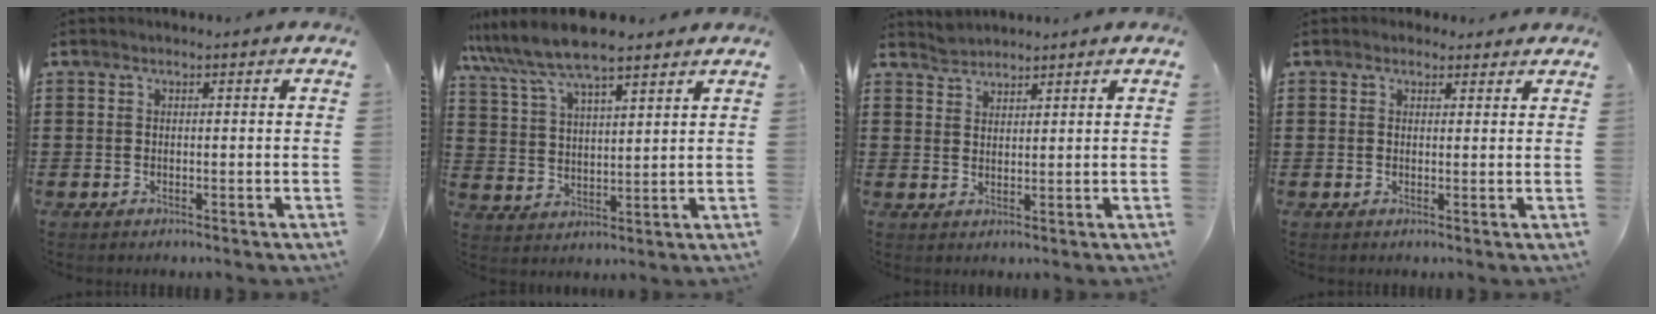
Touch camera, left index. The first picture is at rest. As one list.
[{"total": 7.8, "force": [6.7, 1.3, 3.9], "torque": [-0.099, -0.018, 0.119]}, {"total": 1.9, "force": [1.9, 0.1, -0.4], "torque": [0.001, 0.003, 0.039]}, {"total": 1.6, "force": [1.3, 0.9, 0.3], "torque": [-0.002, 0.003, 0.023]}]